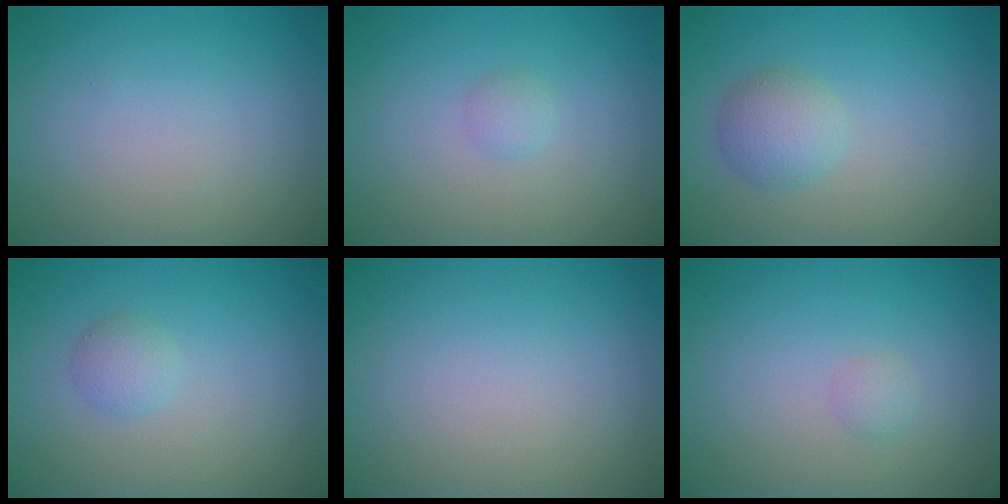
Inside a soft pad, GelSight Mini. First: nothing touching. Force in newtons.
{"total": 0.8, "press": 0.8, "slide": 0.1}
{"total": 2.6, "press": 2.6, "slide": 0.1}
{"total": 1.4, "press": 1.4, "slide": 0.0}
{"total": 0.0}
{"total": 0.7, "press": 0.7, "slide": 0.0}